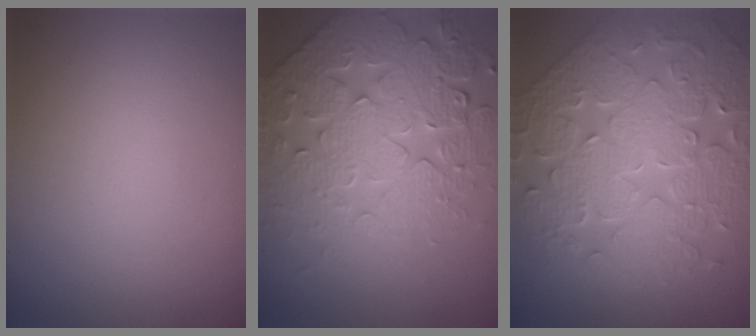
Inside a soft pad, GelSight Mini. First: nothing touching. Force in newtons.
{"total": 7.2, "press": 5.8, "slide": 4.2}
{"total": 9.3, "press": 6.8, "slide": 6.3}